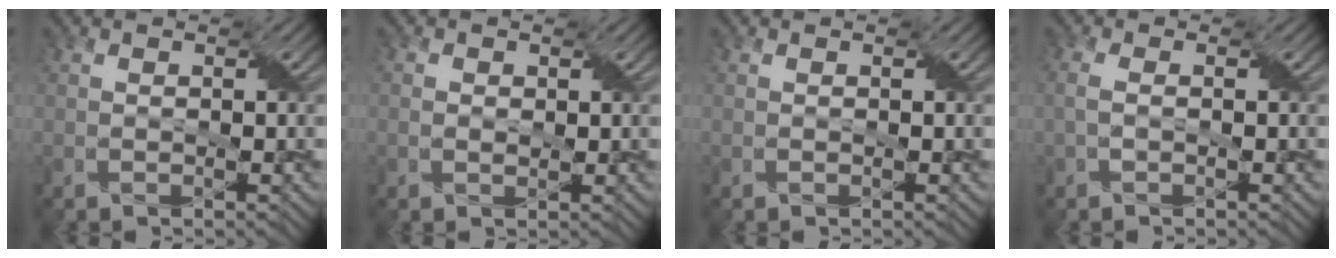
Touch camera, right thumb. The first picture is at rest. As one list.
[{"total": 1.4, "force": [0.2, 1.1, 0.9], "torque": [-0.020, -0.002, 0.007]}, {"total": 0.0}, {"total": 1.5, "force": [-0.1, 0.5, 1.5], "torque": [-0.039, 0.003, -0.003]}]